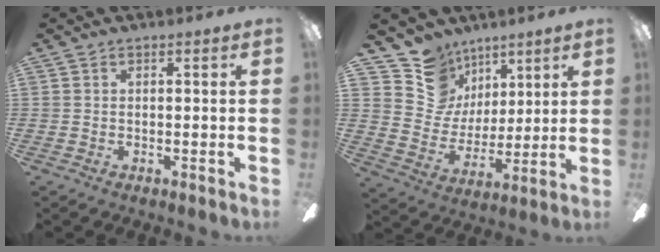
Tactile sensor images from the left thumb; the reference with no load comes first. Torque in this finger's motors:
{"motor_torque": [-0.08, 0.00, -0.33, -0.56, -0.06]}